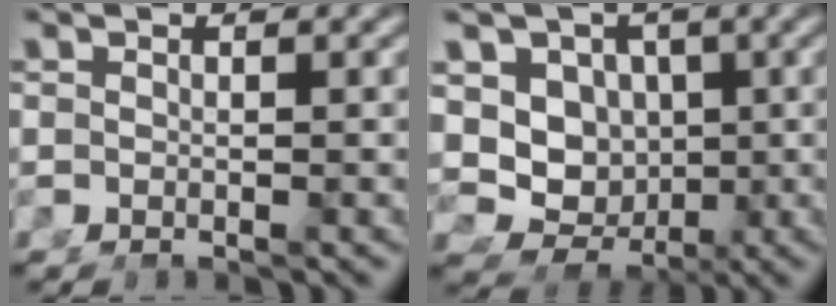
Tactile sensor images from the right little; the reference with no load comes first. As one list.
[{"total": 11.7, "force": [-0.7, 10.3, 5.6], "torque": [-0.127, -0.052, 0.003]}]